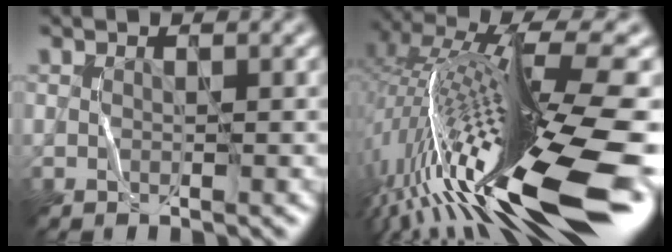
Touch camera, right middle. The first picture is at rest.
{"total": 17.2, "force": [-4.4, 4.1, 16.2], "torque": [-0.297, 0.030, -0.077]}